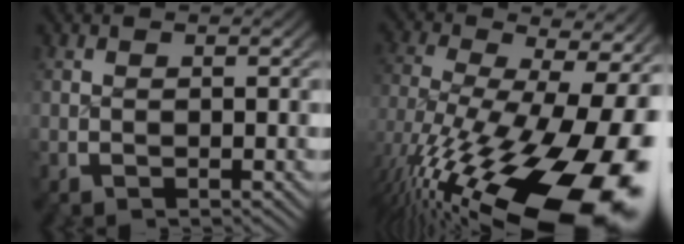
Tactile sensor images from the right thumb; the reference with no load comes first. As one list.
[{"total": 18.0, "force": [-4.6, 9.8, 14.4], "torque": [-0.238, -0.064, -0.027]}]